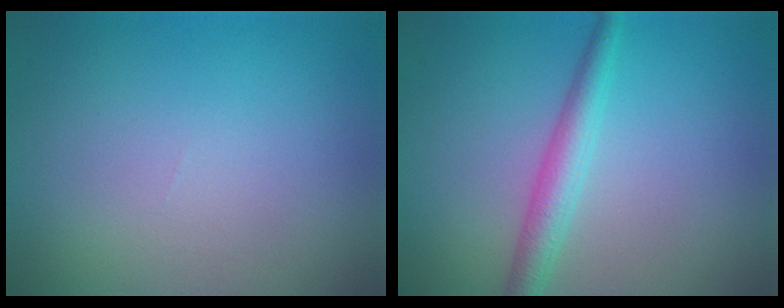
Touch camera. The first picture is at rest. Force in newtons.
{"total": 2.9, "press": 2.9, "slide": 0.1}